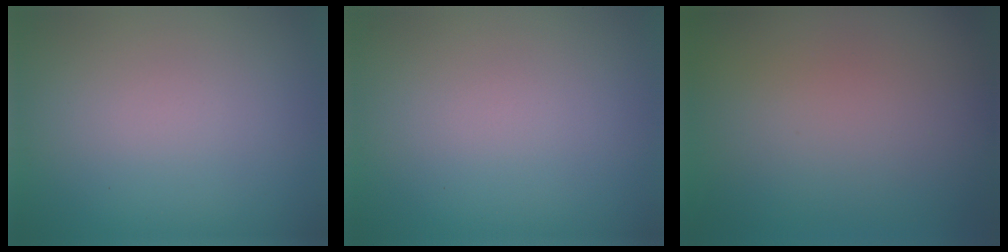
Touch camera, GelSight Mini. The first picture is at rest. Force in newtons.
{"total": 0.0}
{"total": 0.0}